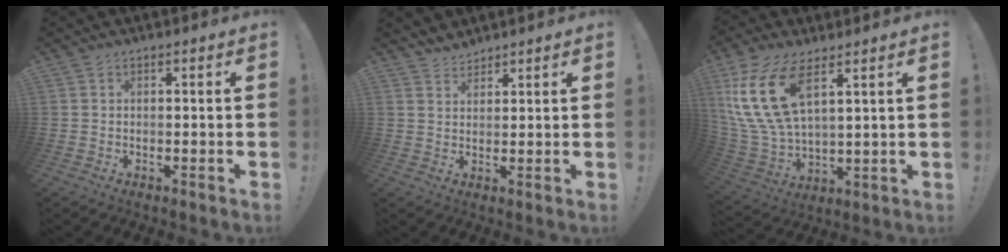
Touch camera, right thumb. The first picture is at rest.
{"total": 3.7, "force": [3.4, 1.2, 0.4], "torque": [0.000, -0.026, 0.063]}
{"total": 17.6, "force": [8.3, 8.4, 13.0], "torque": [-0.275, -0.037, 0.148]}